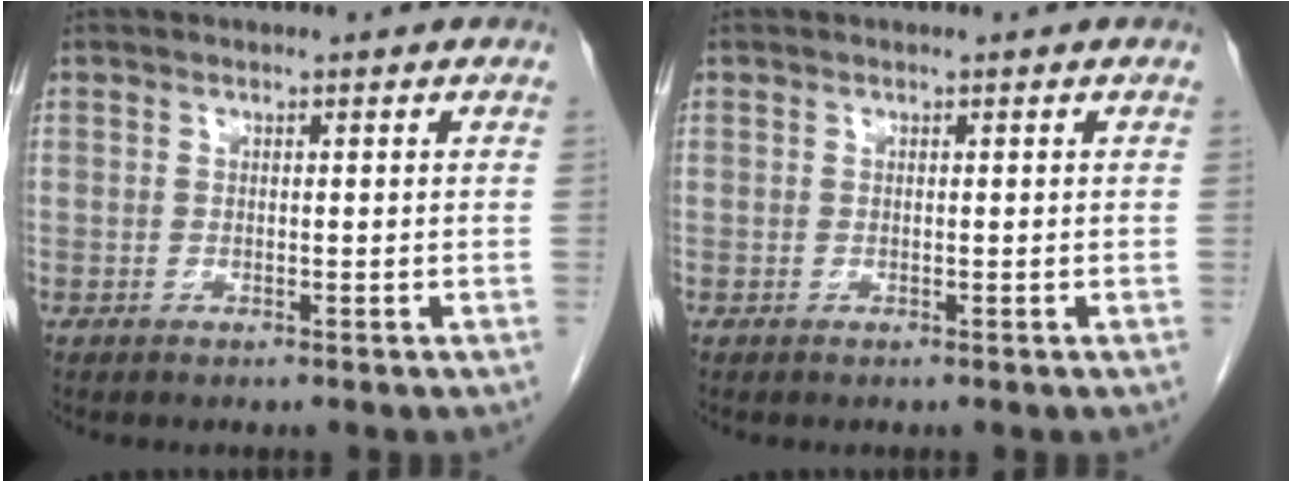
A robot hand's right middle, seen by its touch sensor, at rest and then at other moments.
{"total": 0.0}